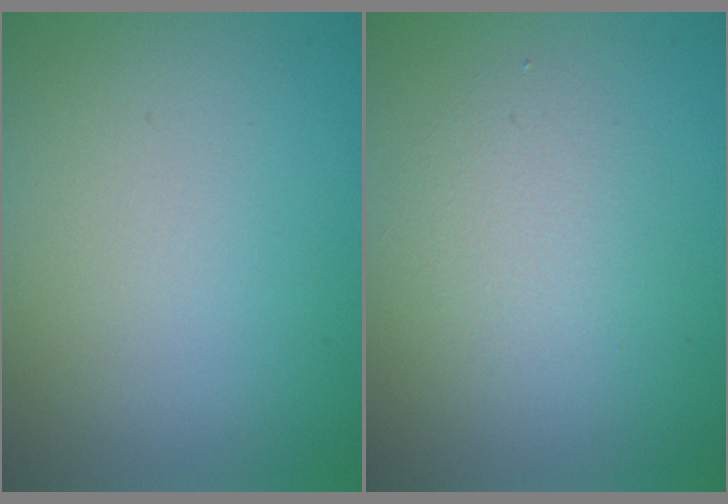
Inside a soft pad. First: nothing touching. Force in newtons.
{"total": 2.2, "press": 2.1, "slide": 0.2}